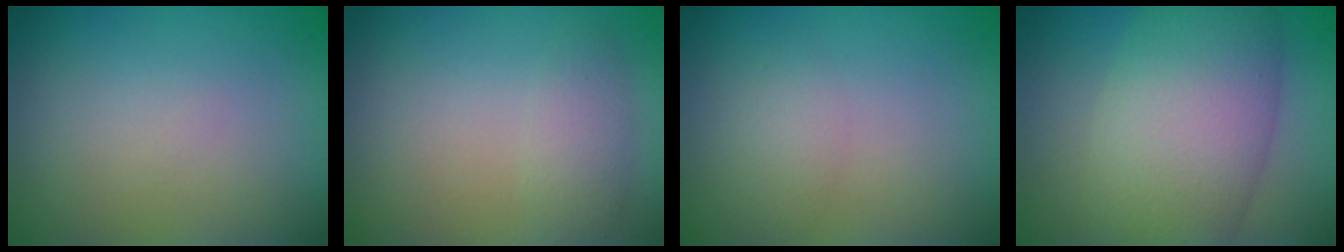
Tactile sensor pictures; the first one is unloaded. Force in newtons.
{"total": 2.0, "press": 2.0, "slide": 0.1}
{"total": 1.3, "press": 1.3, "slide": 0.0}
{"total": 10.0, "press": 9.9, "slide": 0.7}